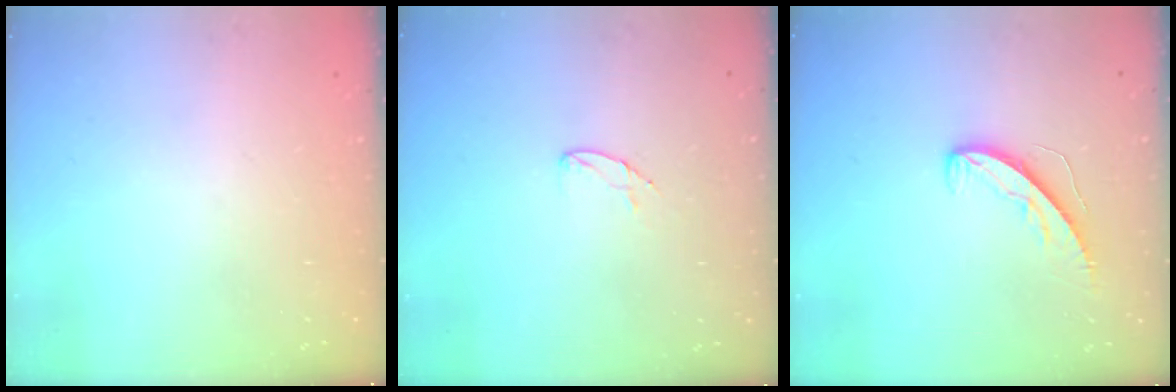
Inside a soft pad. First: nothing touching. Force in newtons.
{"total": 5.3, "press": 5.3, "slide": 0.4}
{"total": 6.8, "press": 6.8, "slide": 0.5}